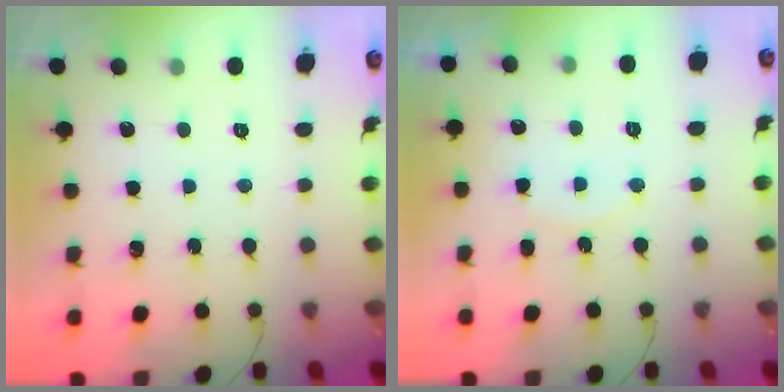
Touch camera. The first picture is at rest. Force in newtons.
{"total": 7.6, "press": 7.5, "slide": 0.4}